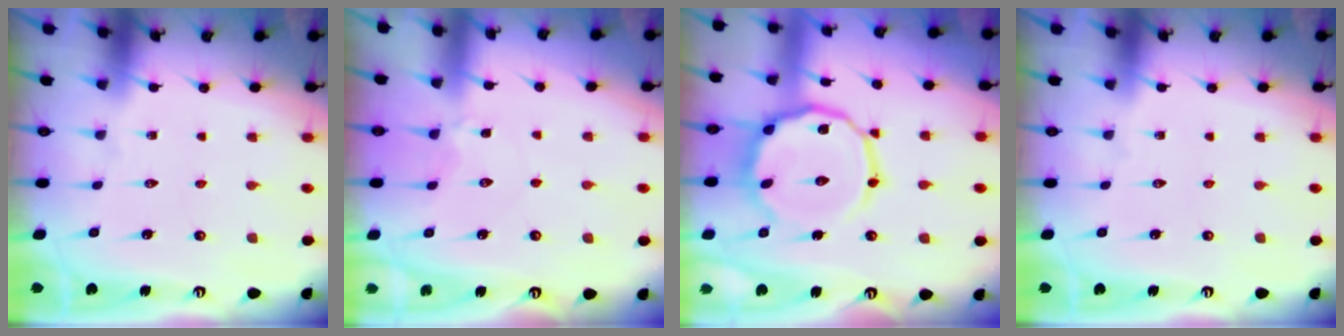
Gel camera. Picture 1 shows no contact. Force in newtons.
{"total": 2.8, "press": 2.7, "slide": 0.5}
{"total": 13.3, "press": 13.2, "slide": 1.4}
{"total": 0.0}